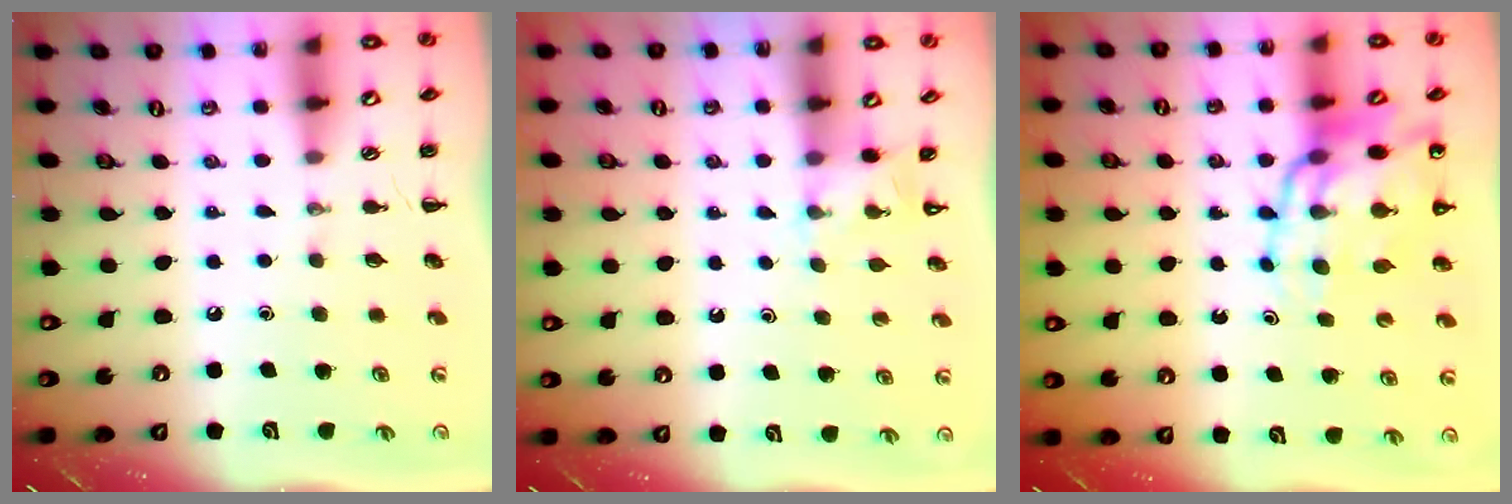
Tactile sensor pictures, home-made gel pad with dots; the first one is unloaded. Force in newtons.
{"total": 3.5, "press": 3.3, "slide": 1.1}
{"total": 15.5, "press": 14.9, "slide": 4.0}